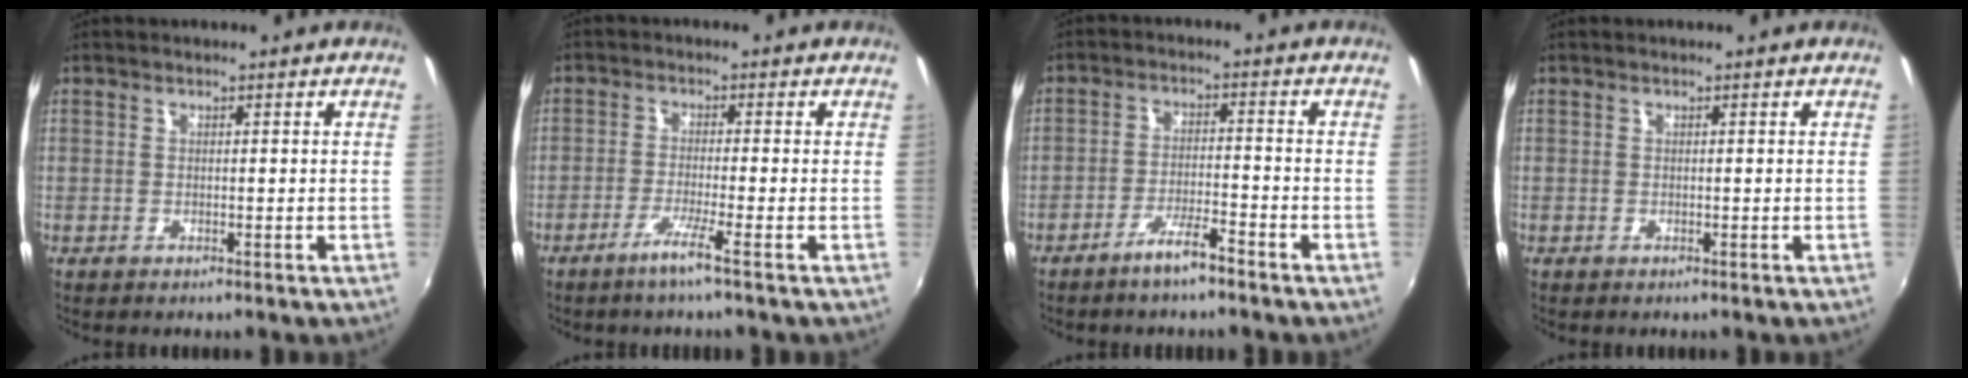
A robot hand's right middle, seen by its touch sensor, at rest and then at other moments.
{"total": 3.9, "force": [-2.5, -1.1, 2.8], "torque": [-0.066, -0.007, -0.051]}
{"total": 5.1, "force": [-4.0, 0.3, 3.2], "torque": [-0.074, -0.001, -0.070]}
{"total": 0.0}